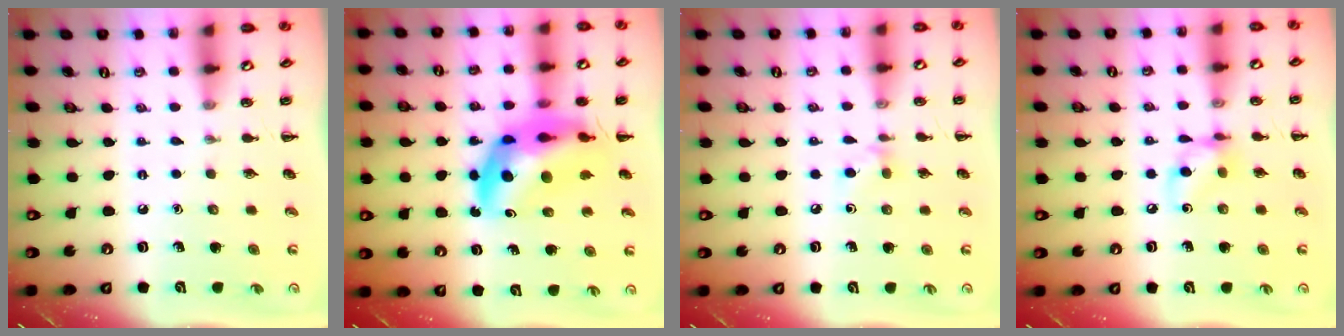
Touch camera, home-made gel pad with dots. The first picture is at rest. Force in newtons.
{"total": 15.9, "press": 15.3, "slide": 4.5}
{"total": 4.8, "press": 4.4, "slide": 1.9}
{"total": 8.1, "press": 8.1, "slide": 0.7}